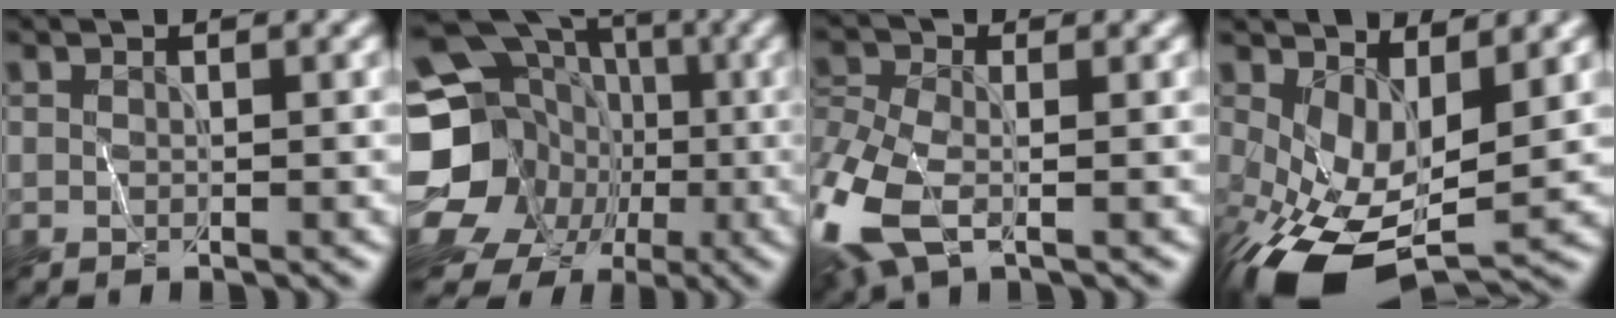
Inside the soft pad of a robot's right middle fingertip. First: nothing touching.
{"total": 20.8, "force": [-4.0, 18.7, 8.1], "torque": [-0.178, -0.012, -0.104]}
{"total": 8.7, "force": [-2.9, 4.7, 6.7], "torque": [-0.179, -0.011, -0.066]}
{"total": 9.0, "force": [-1.9, 4.6, 7.5], "torque": [-0.161, -0.018, -0.023]}